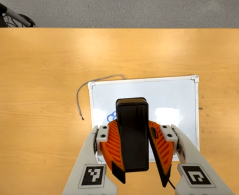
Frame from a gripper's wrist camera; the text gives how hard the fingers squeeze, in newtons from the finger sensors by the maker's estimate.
{"total": 8.9, "left": 9.4, "right": 8.5}